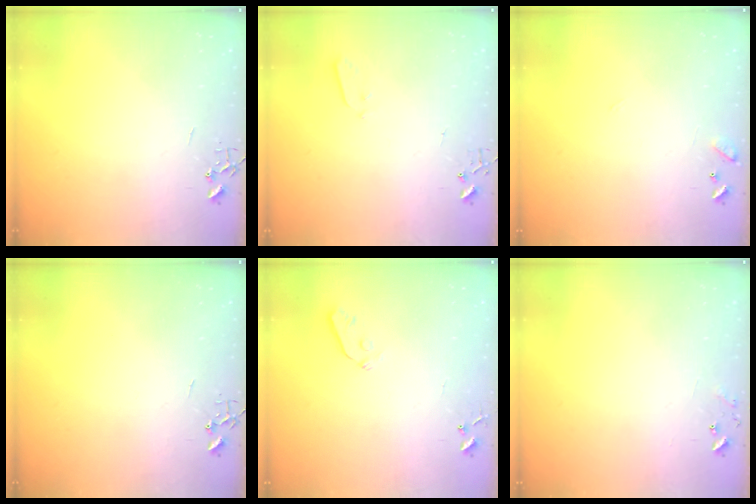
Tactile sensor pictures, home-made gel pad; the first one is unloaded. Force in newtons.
{"total": 3.1, "press": 3.0, "slide": 0.9}
{"total": 8.4, "press": 8.4, "slide": 0.5}
{"total": 0.0}
{"total": 3.7, "press": 3.6, "slide": 0.7}
{"total": 7.0, "press": 7.0, "slide": 0.5}